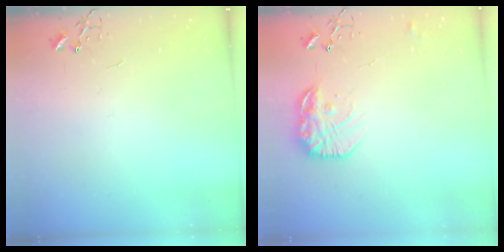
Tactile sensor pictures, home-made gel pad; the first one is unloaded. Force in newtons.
{"total": 15.5, "press": 15.5, "slide": 1.0}